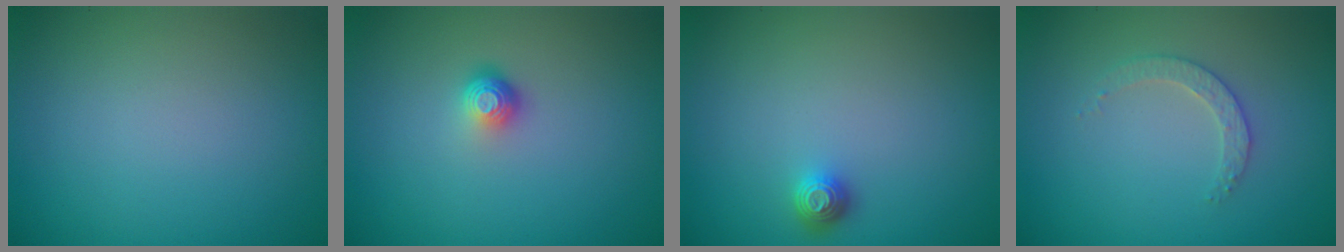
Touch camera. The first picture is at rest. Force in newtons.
{"total": 1.8, "press": 1.2, "slide": 1.3}
{"total": 1.2, "press": 1.1, "slide": 0.4}
{"total": 1.9, "press": 1.8, "slide": 0.6}